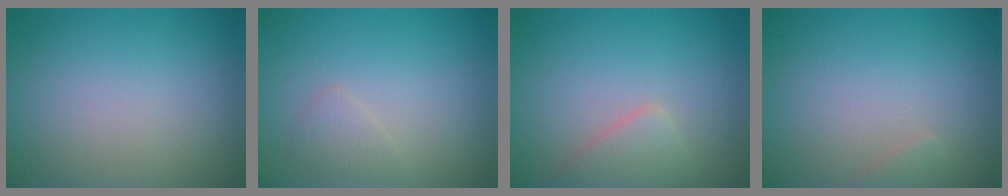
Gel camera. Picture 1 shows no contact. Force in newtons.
{"total": 1.1, "press": 1.1, "slide": 0.0}
{"total": 2.3, "press": 2.3, "slide": 0.1}
{"total": 0.8, "press": 0.8, "slide": 0.0}